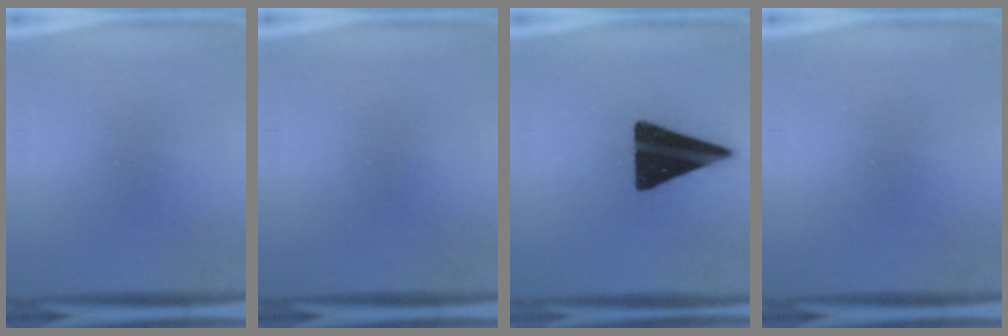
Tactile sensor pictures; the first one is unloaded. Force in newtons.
{"total": 0.0}
{"total": 18.8}
{"total": 0.0}